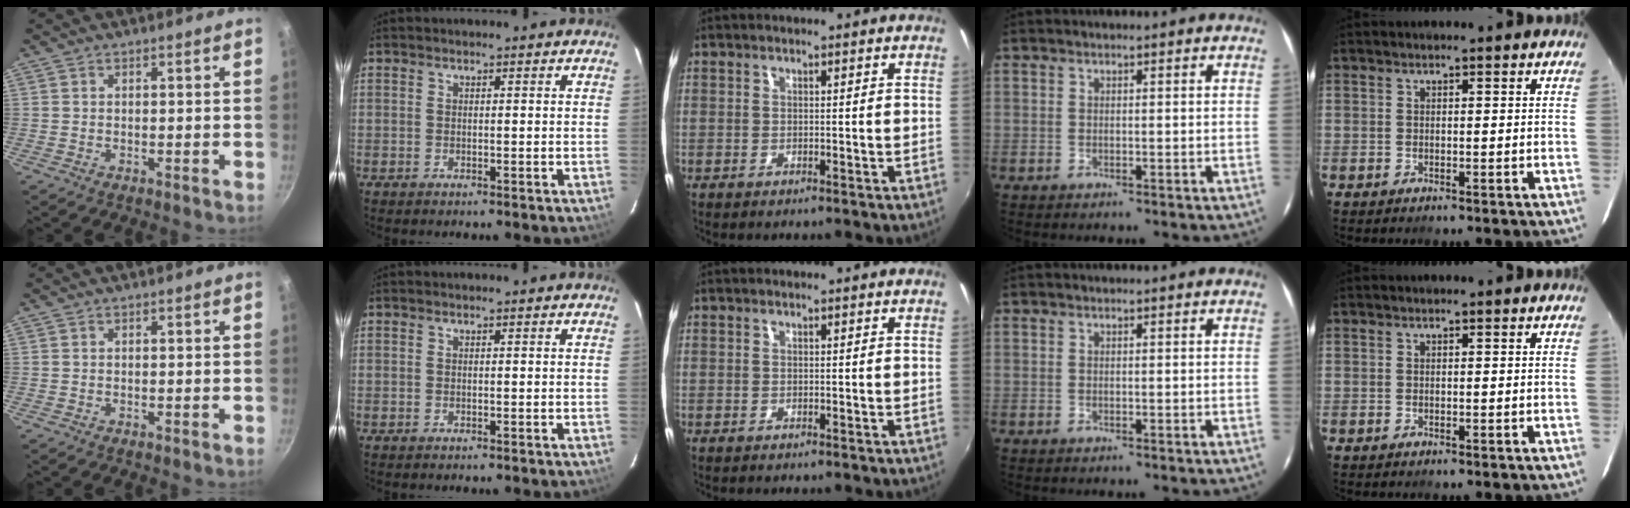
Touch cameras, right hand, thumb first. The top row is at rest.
{}